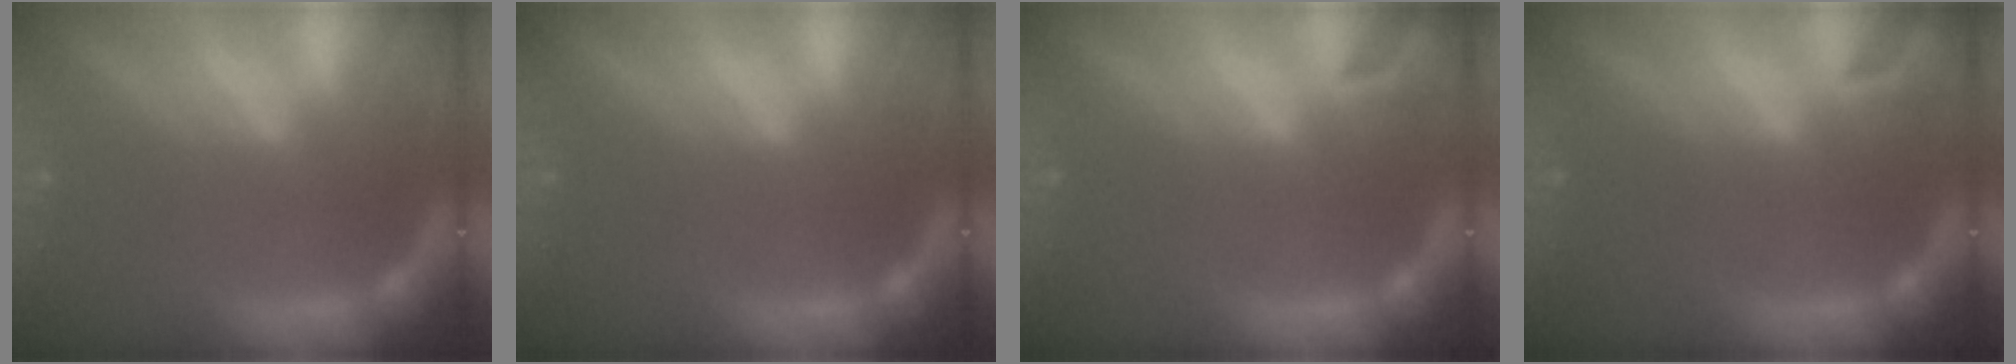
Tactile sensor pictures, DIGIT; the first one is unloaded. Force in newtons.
{"total": 0.0}
{"total": 1.9}
{"total": 1.9}